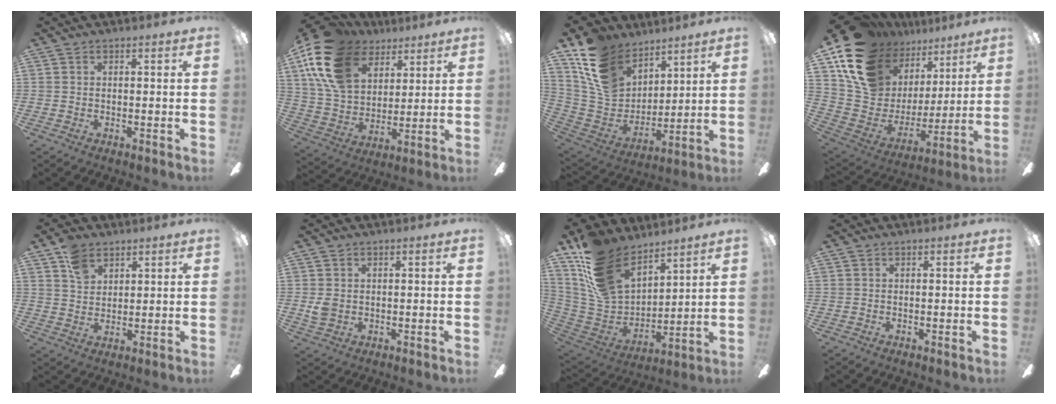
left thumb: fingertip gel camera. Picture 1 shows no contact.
{"total": 19.8, "force": [10.3, 12.7, 11.2], "torque": [-0.250, -0.032, 0.193]}
{"total": 17.7, "force": [10.7, 11.8, 7.6], "torque": [-0.168, -0.052, 0.210]}
{"total": 18.1, "force": [12.5, 10.8, 7.4], "torque": [-0.158, -0.080, 0.243]}
{"total": 7.0, "force": [4.7, 4.4, 2.8], "torque": [-0.047, -0.013, 0.088]}
{"total": 3.1, "force": [0.6, 2.5, 1.7], "torque": [-0.039, 0.004, 0.010]}
{"total": 19.8, "force": [13.5, 10.9, 9.6], "torque": [-0.228, -0.077, 0.258]}
{"total": 0.0}